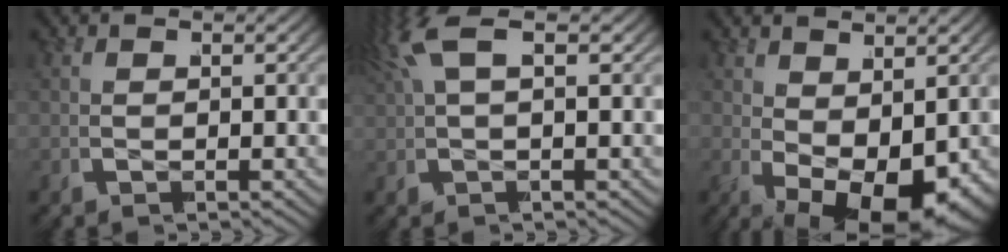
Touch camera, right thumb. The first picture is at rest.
{"total": 2.7, "force": [1.5, 0.3, 2.3], "torque": [-0.048, 0.021, 0.022]}
{"total": 10.7, "force": [-3.4, 6.6, 7.8], "torque": [-0.139, -0.043, -0.039]}